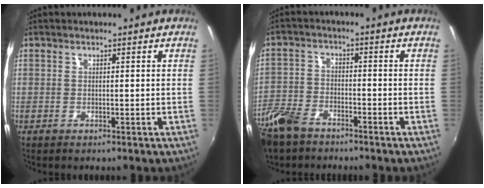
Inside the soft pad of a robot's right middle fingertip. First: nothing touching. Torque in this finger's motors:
{"motor_torque": [0.63, -1.33, 0.13, 0.06]}